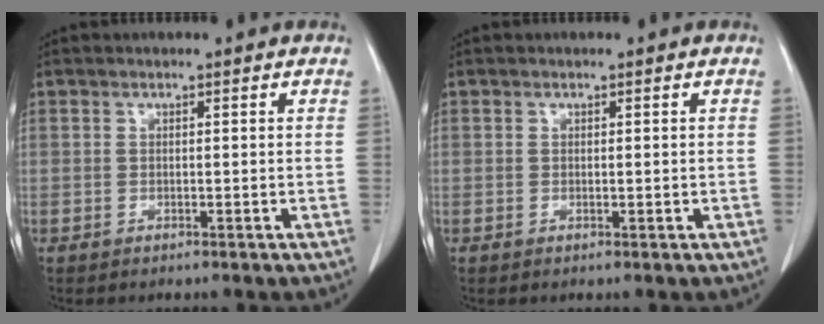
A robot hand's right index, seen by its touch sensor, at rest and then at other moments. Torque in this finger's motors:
{"motor_torque": [-0.02, 0.14, -0.03, 0.00]}